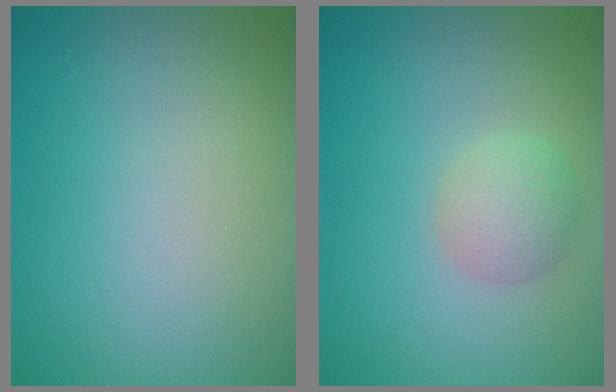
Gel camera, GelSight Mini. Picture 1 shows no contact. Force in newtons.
{"total": 2.3, "press": 2.3, "slide": 0.1}